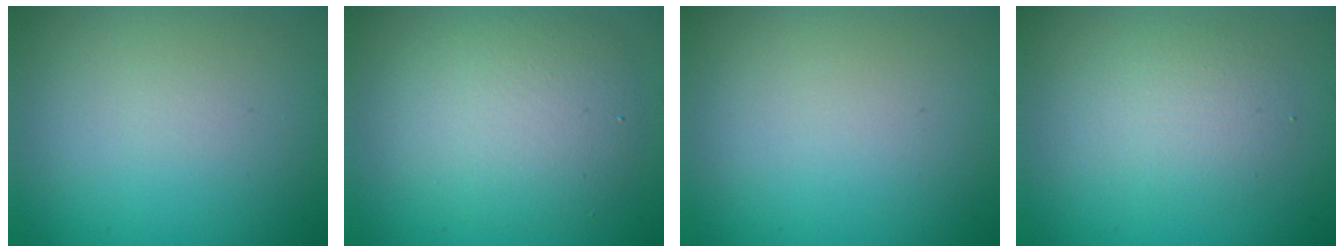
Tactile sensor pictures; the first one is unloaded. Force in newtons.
{"total": 4.9, "press": 4.8, "slide": 0.3}
{"total": 0.0}
{"total": 2.3, "press": 2.3, "slide": 0.2}